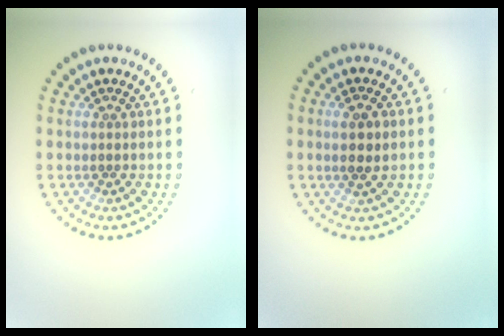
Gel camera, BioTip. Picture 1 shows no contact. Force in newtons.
{"total": 2.2, "press": 2.1, "slide": 0.6}